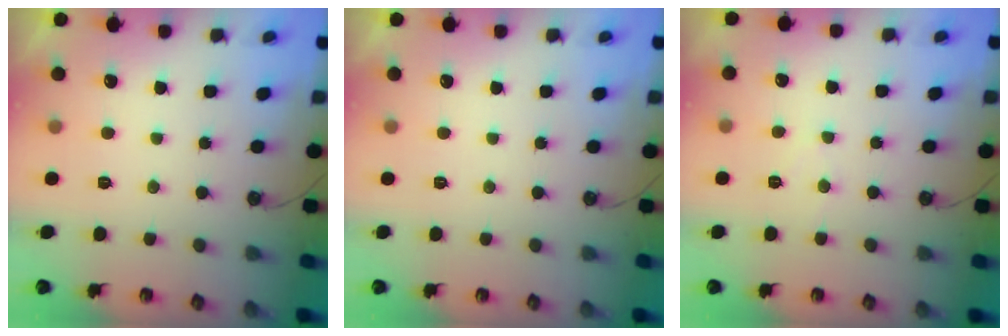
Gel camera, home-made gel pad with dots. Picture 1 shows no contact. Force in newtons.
{"total": 0.0}
{"total": 4.8, "press": 4.8, "slide": 0.3}